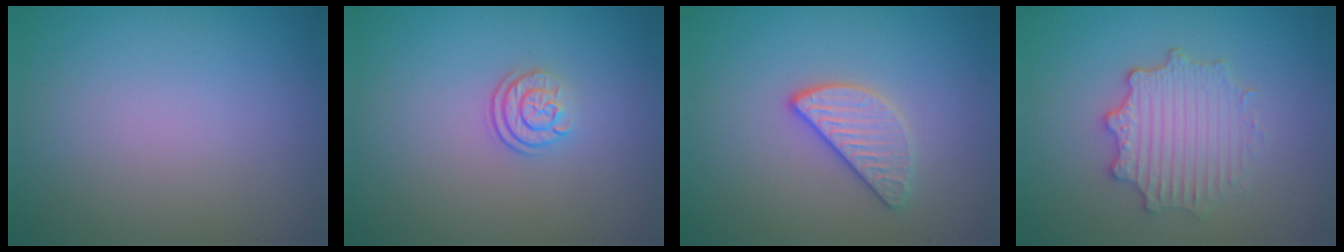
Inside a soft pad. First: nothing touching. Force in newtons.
{"total": 2.4, "press": 1.8, "slide": 1.6}
{"total": 2.6, "press": 2.5, "slide": 0.8}
{"total": 4.2, "press": 3.5, "slide": 2.3}